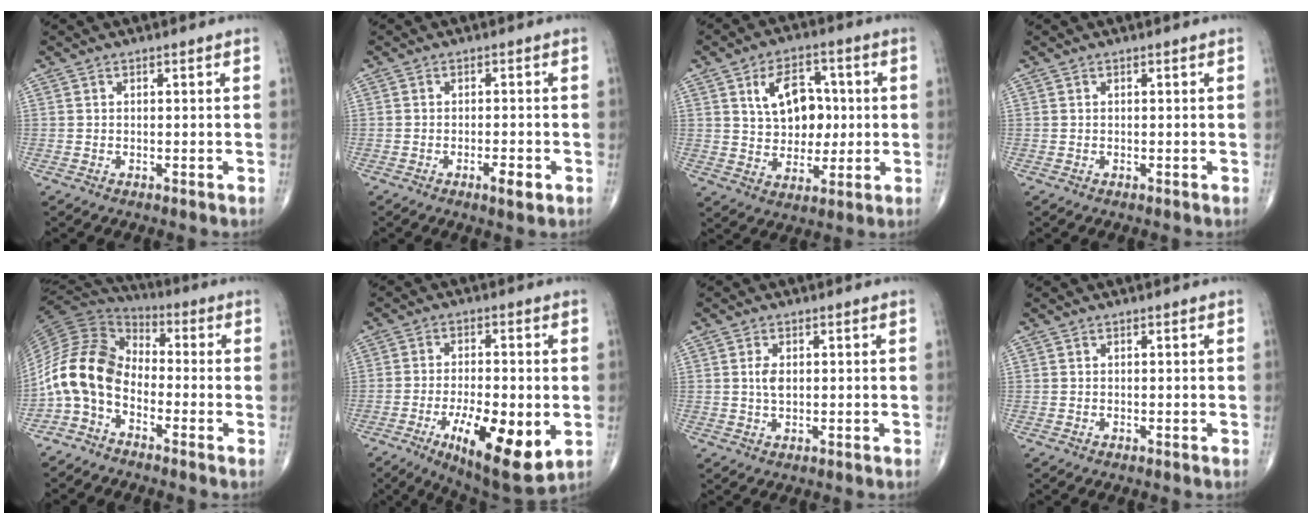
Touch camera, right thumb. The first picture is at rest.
{"total": 3.0, "force": [-1.4, 0.8, 2.5], "torque": [-0.043, -0.001, -0.024]}
{"total": 11.7, "force": [2.3, 8.2, 8.1], "torque": [-0.089, 0.001, 0.041]}
{"total": 0.0}
{"total": 12.7, "force": [-4.2, 8.2, 8.7], "torque": [-0.173, 0.064, -0.103]}
{"total": 15.8, "force": [-4.7, 5.3, 14.1], "torque": [-0.224, -0.009, -0.064]}
{"total": 2.9, "force": [0.5, 1.6, 2.3], "torque": [-0.044, -0.001, 0.010]}
{"total": 0.0}